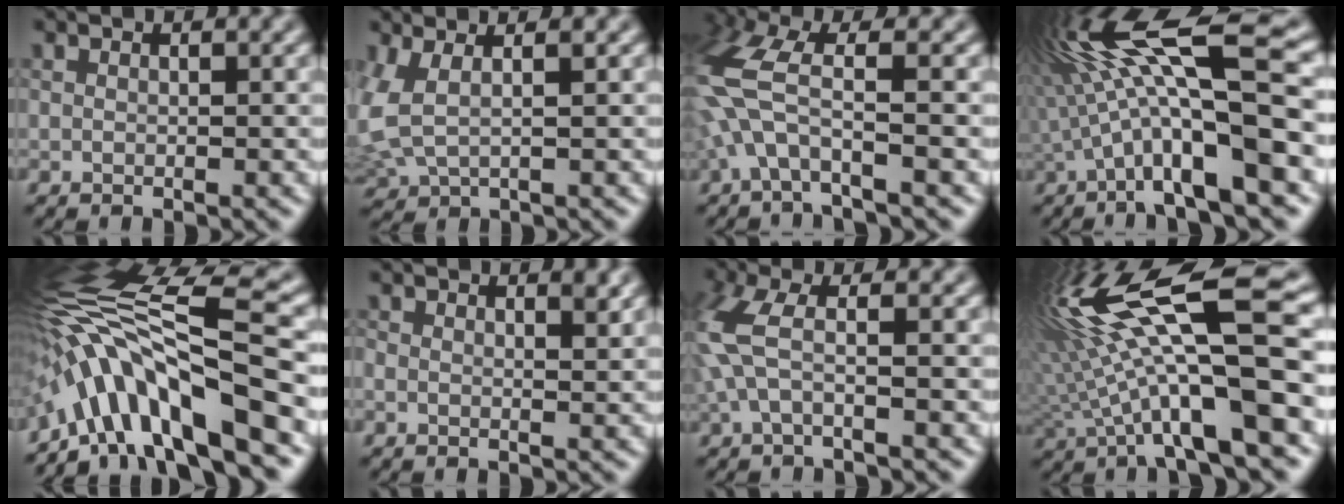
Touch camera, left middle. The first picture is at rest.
{"total": 3.3, "force": [0.3, 1.5, 3.0], "torque": [-0.101, 0.005, 0.022]}
{"total": 5.1, "force": [-1.7, 1.2, 4.6], "torque": [-0.139, 0.010, -0.031]}
{"total": 13.4, "force": [-0.7, 2.4, 13.2], "torque": [-0.240, 0.039, -0.004]}
{"total": 12.7, "force": [-6.7, 2.3, 10.6], "torque": [-0.194, 0.030, -0.099]}
{"total": 1.3, "force": [0.8, 0.5, 0.8], "torque": [-0.002, 0.009, 0.006]}
{"total": 4.0, "force": [-0.3, 1.2, 3.8], "torque": [-0.120, 0.007, -0.003]}
{"total": 15.0, "force": [1.1, 3.1, 14.7], "torque": [-0.272, 0.028, 0.033]}